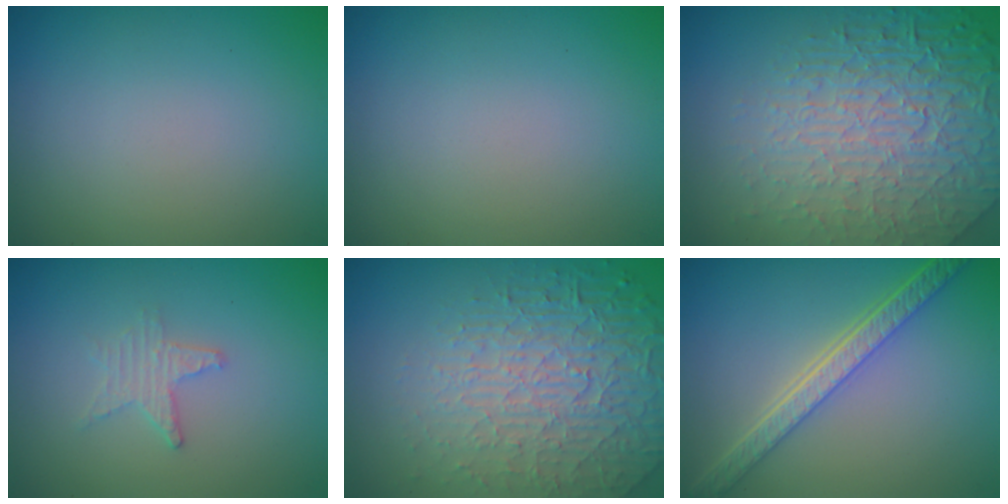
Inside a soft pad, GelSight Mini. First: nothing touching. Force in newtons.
{"total": 0.0}
{"total": 9.0, "press": 6.1, "slide": 6.6}
{"total": 1.7, "press": 1.6, "slide": 0.4}
{"total": 7.5, "press": 5.4, "slide": 5.2}
{"total": 5.5, "press": 4.3, "slide": 3.4}